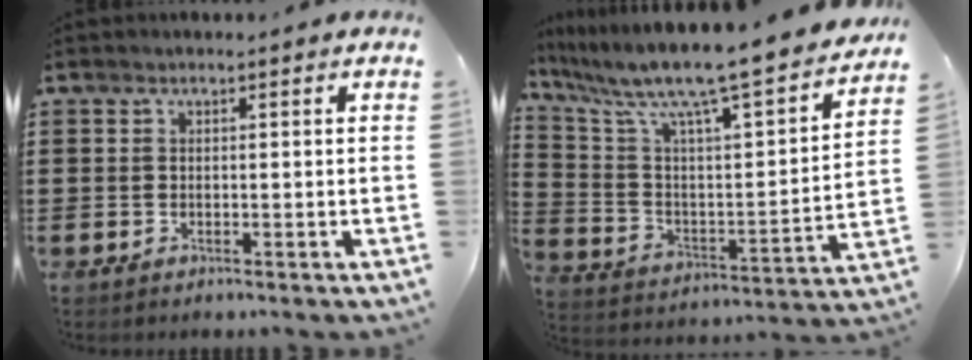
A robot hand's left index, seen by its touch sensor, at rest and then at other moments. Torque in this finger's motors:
{"motor_torque": [2.14, 0.00, 1.05, 0.21]}